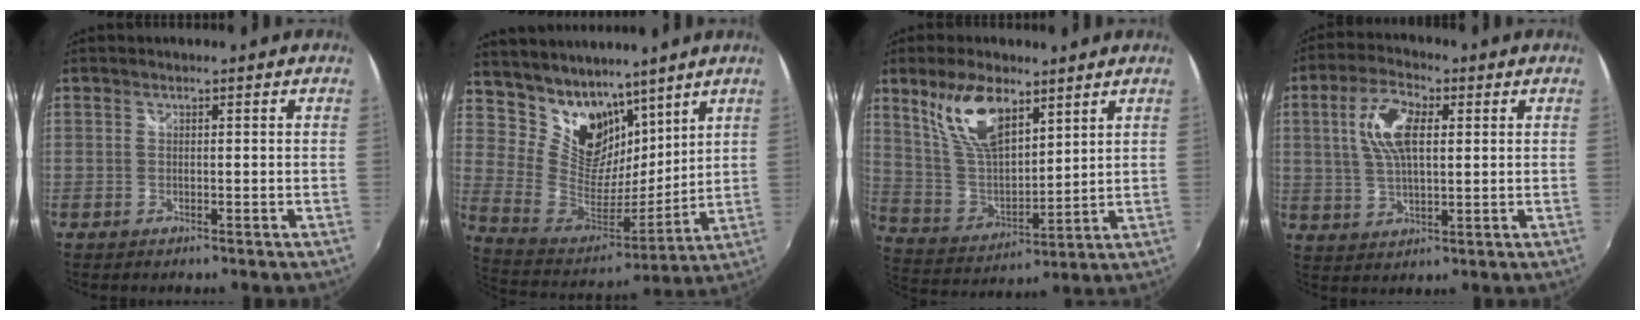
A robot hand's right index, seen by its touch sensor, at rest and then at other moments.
{"total": 16.4, "force": [11.6, 10.0, 5.9], "torque": [-0.141, 0.006, 0.229]}
{"total": 13.9, "force": [8.2, 6.0, 9.4], "torque": [-0.180, 0.008, 0.170]}
{"total": 9.5, "force": [2.3, 4.4, 8.1], "torque": [-0.159, 0.013, 0.046]}